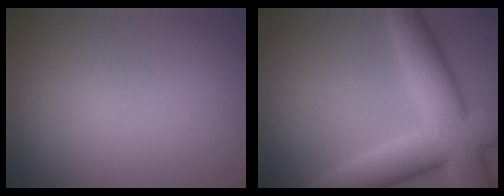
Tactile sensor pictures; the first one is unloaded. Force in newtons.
{"total": 9.2, "press": 9.2, "slide": 0.8}